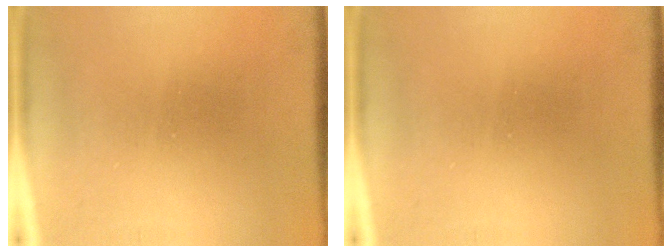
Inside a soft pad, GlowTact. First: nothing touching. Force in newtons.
{"total": 0.0}